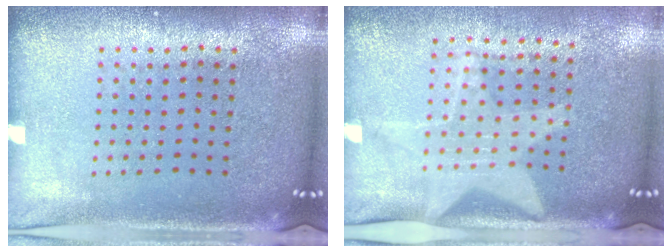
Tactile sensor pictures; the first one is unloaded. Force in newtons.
{"total": 1.8, "press": 1.5, "slide": 1.1}